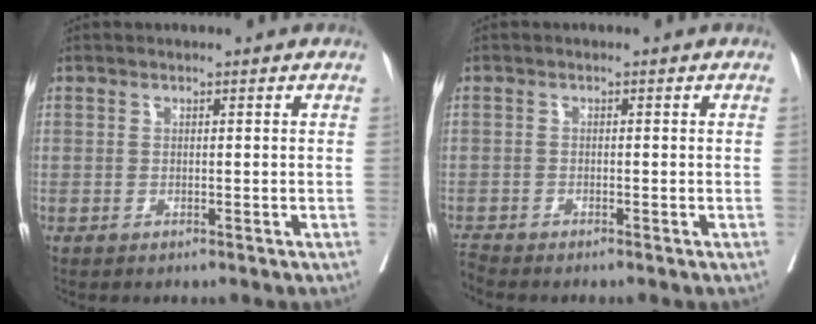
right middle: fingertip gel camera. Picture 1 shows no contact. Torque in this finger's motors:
{"motor_torque": [-0.51, -0.10, -0.02, -0.01]}